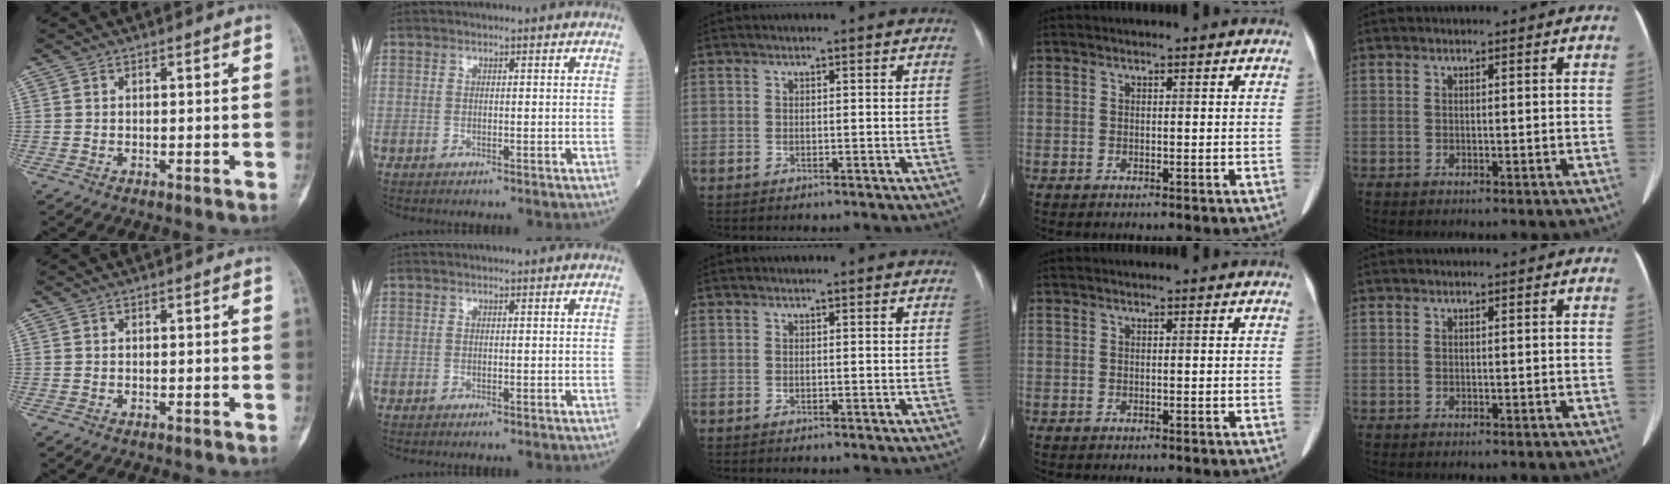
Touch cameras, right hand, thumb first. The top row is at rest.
{}